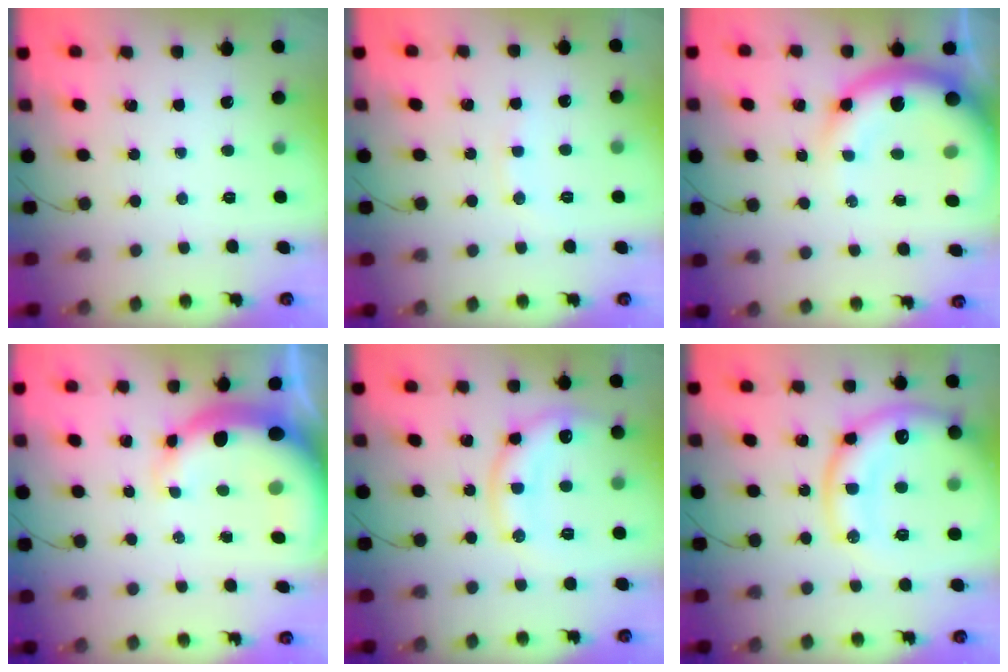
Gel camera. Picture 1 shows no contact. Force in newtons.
{"total": 5.8, "press": 5.7, "slide": 1.2}
{"total": 15.9, "press": 15.6, "slide": 3.1}
{"total": 11.3, "press": 10.9, "slide": 3.0}
{"total": 13.7, "press": 13.6, "slide": 1.4}
{"total": 20.9, "press": 20.6, "slide": 3.3}